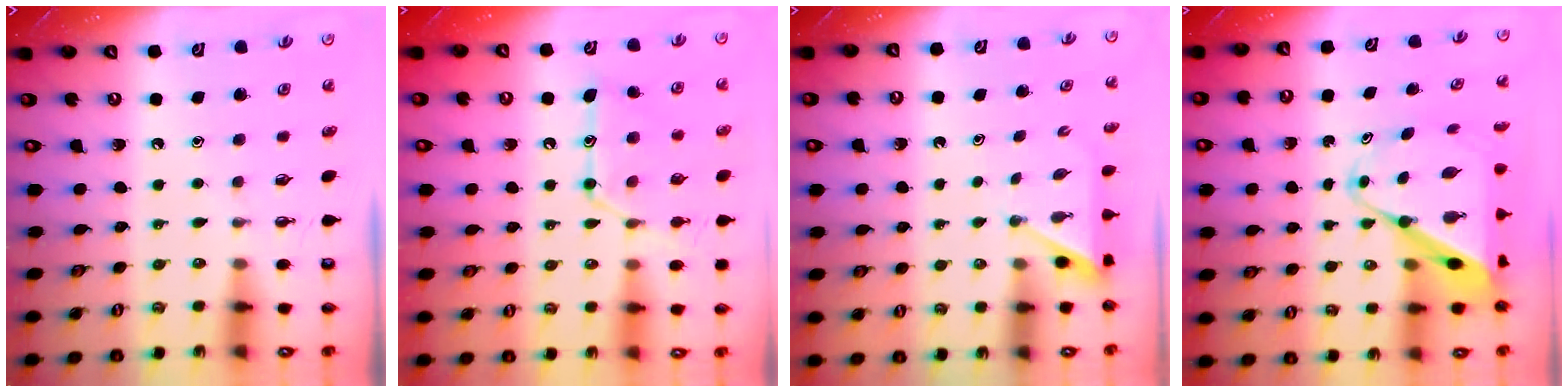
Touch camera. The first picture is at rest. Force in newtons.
{"total": 15.0, "press": 15.0, "slide": 1.1}
{"total": 2.9, "press": 2.9, "slide": 0.2}
{"total": 11.7, "press": 11.7, "slide": 1.0}